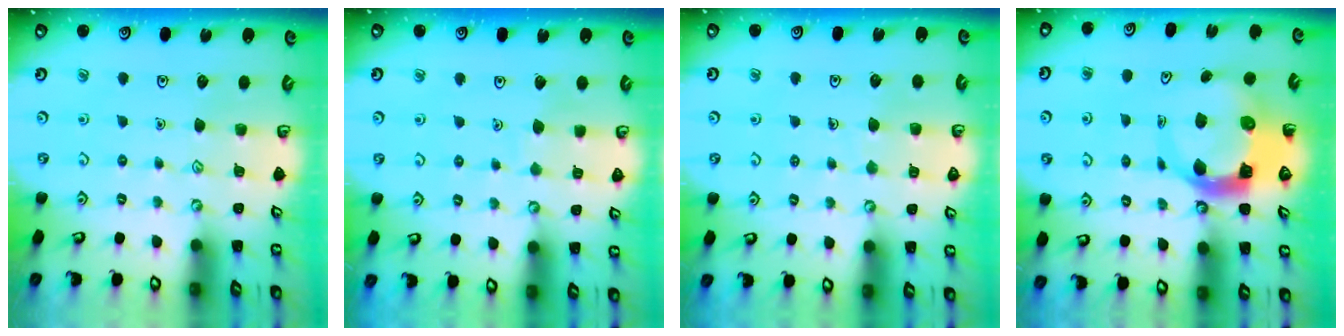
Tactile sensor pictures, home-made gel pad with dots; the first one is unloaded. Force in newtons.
{"total": 2.9, "press": 2.9, "slide": 0.2}
{"total": 5.3, "press": 5.2, "slide": 0.4}
{"total": 7.3, "press": 7.3, "slide": 0.9}